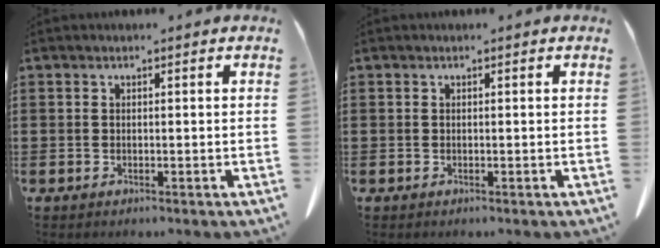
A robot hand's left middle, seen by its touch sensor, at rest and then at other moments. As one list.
[{"total": 0.0}]